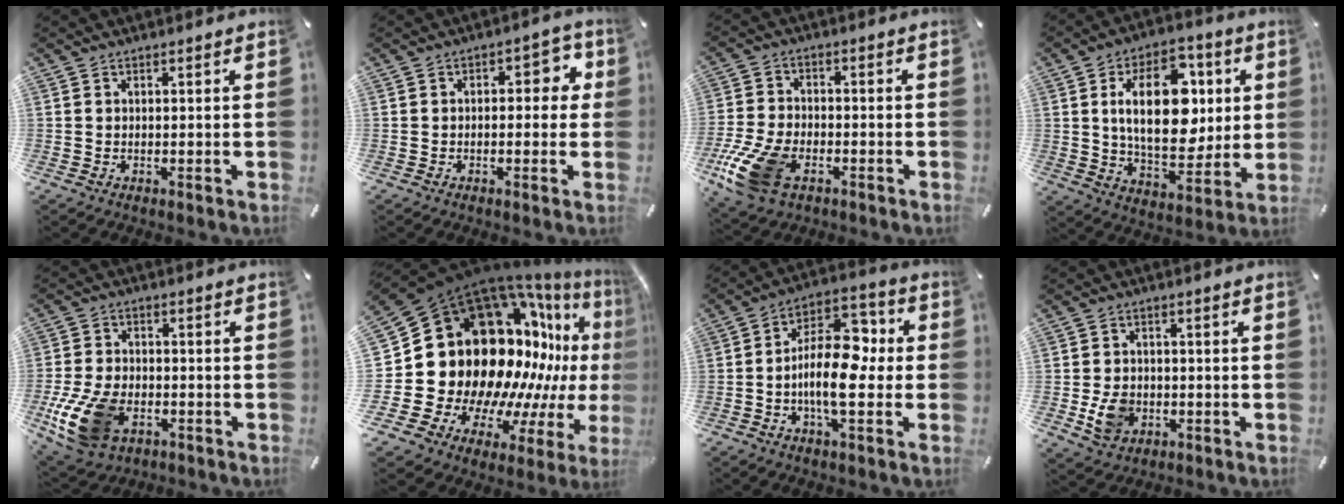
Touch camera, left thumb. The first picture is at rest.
{"total": 5.6, "force": [0.0, 3.5, 4.4], "torque": [-0.053, 0.005, -0.010]}
{"total": 13.4, "force": [-6.2, 7.9, 8.8], "torque": [-0.185, 0.019, -0.109]}
{"total": 20.0, "force": [4.1, 12.2, 15.3], "torque": [-0.255, 0.001, 0.065]}
{"total": 14.4, "force": [-5.0, 9.4, 9.7], "torque": [-0.212, 0.015, -0.085]}
{"total": 31.7, "force": [5.5, 22.4, 21.7], "torque": [-0.321, -0.155, 0.175]}
{"total": 14.8, "force": [-2.2, 8.1, 12.2], "torque": [-0.213, 0.005, -0.040]}
{"total": 6.9, "force": [-1.4, 5.7, 3.6], "torque": [-0.063, -0.004, -0.028]}